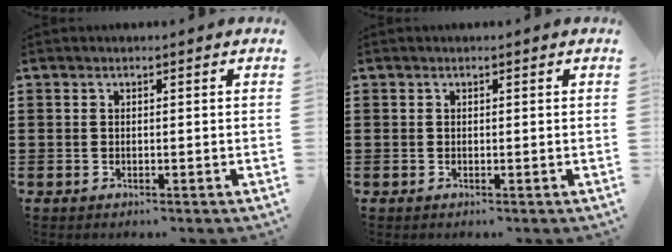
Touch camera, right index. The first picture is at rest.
{"total": 0.0}